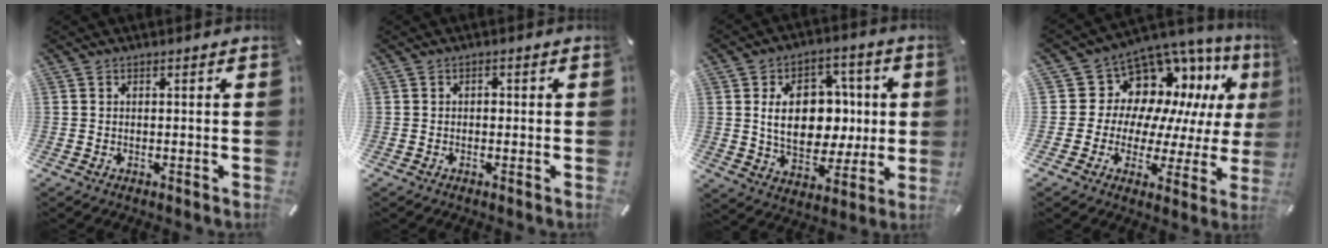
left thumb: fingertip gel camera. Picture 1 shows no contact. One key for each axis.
{"total": 0.9, "fx": -0.1, "fy": 0.8, "fz": 0.5, "tx": -0.010, "ty": 0.004, "tz": -0.004}
{"total": 15.7, "fx": 1.6, "fy": 11.8, "fz": 10.3, "tx": -0.172, "ty": 0.003, "tz": 0.031}
{"total": 12.2, "fx": 5.7, "fy": 9.8, "fz": 4.6, "tx": -0.072, "ty": -0.072, "tz": 0.110}